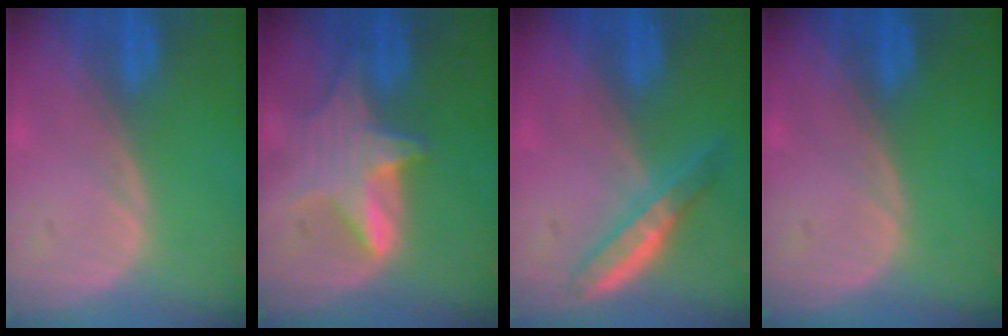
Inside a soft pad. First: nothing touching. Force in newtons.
{"total": 6.3, "press": 6.2, "slide": 0.8}
{"total": 4.9, "press": 4.5, "slide": 1.9}
{"total": 0.0}